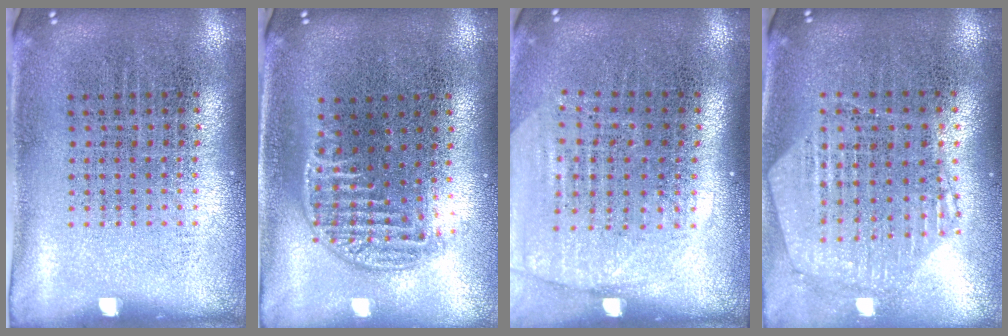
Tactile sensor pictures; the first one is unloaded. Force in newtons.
{"total": 1.2, "press": 1.0, "slide": 0.6}
{"total": 1.7, "press": 1.5, "slide": 0.8}
{"total": 1.1, "press": 1.1, "slide": 0.2}